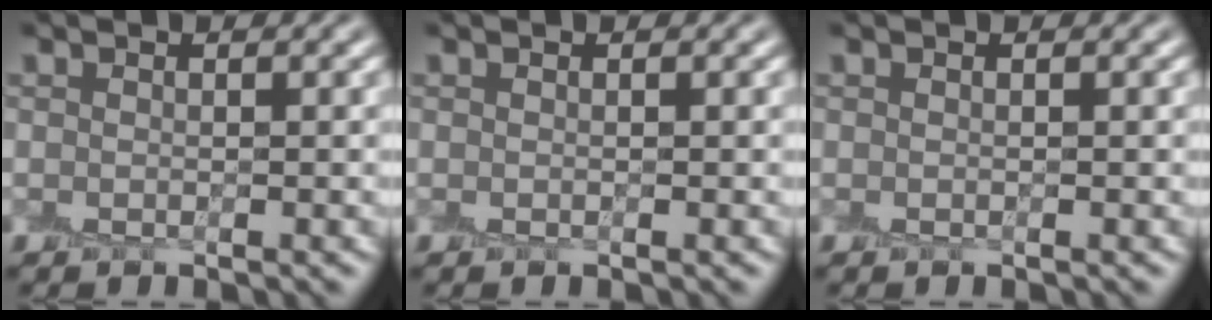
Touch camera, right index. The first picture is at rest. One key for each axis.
{"total": 0.0}
{"total": 0.0}